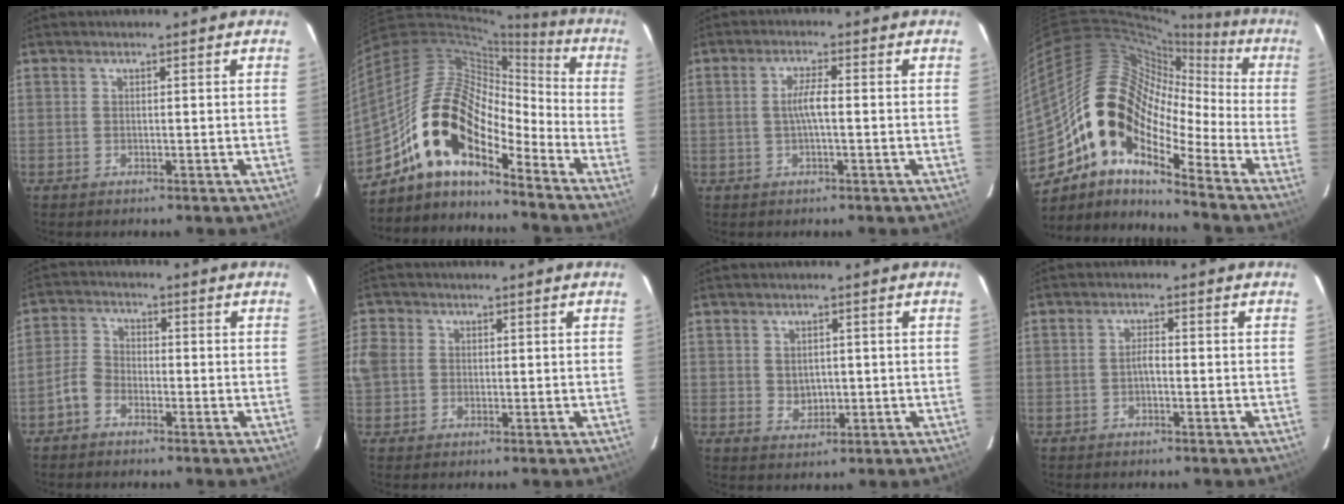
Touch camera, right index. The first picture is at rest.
{"total": 17.3, "force": [-11.9, 6.7, 10.6], "torque": [-0.186, 0.003, -0.238]}
{"total": 3.5, "force": [-0.3, 0.3, 3.5], "torque": [-0.067, 0.004, -0.005]}
{"total": 15.5, "force": [-8.0, 8.1, 10.5], "torque": [-0.169, 0.009, -0.172]}
{"total": 4.5, "force": [-2.8, 2.8, 2.0], "torque": [-0.044, 0.017, -0.059]}
{"total": 6.0, "force": [-0.4, 5.3, 2.7], "torque": [-0.067, 0.007, -0.011]}
{"total": 3.0, "force": [0.2, 2.6, 1.5], "torque": [-0.023, 0.000, 0.010]}
{"total": 1.5, "force": [-0.7, 0.4, 1.2], "torque": [-0.024, 0.007, -0.014]}